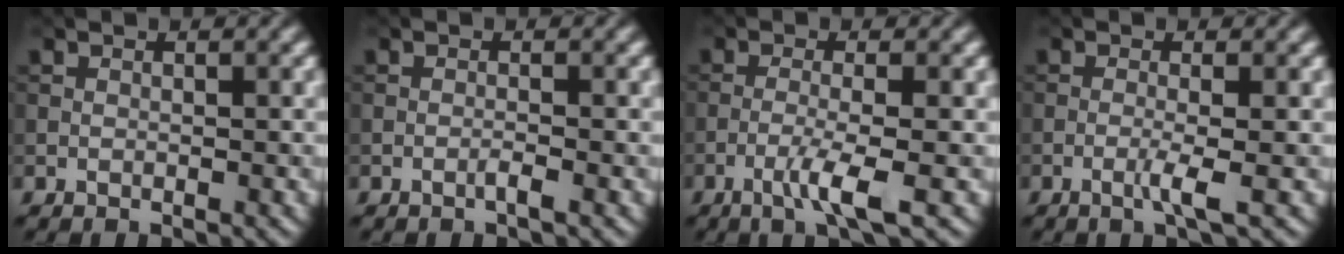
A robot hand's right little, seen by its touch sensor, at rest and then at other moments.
{"total": 0.9, "force": [-0.5, 0.0, 0.7], "torque": [-0.014, 0.003, -0.012]}
{"total": 3.4, "force": [-1.5, 0.2, 3.0], "torque": [-0.057, 0.007, -0.040]}
{"total": 2.1, "force": [-0.7, 0.2, 2.0], "torque": [-0.037, 0.003, -0.020]}